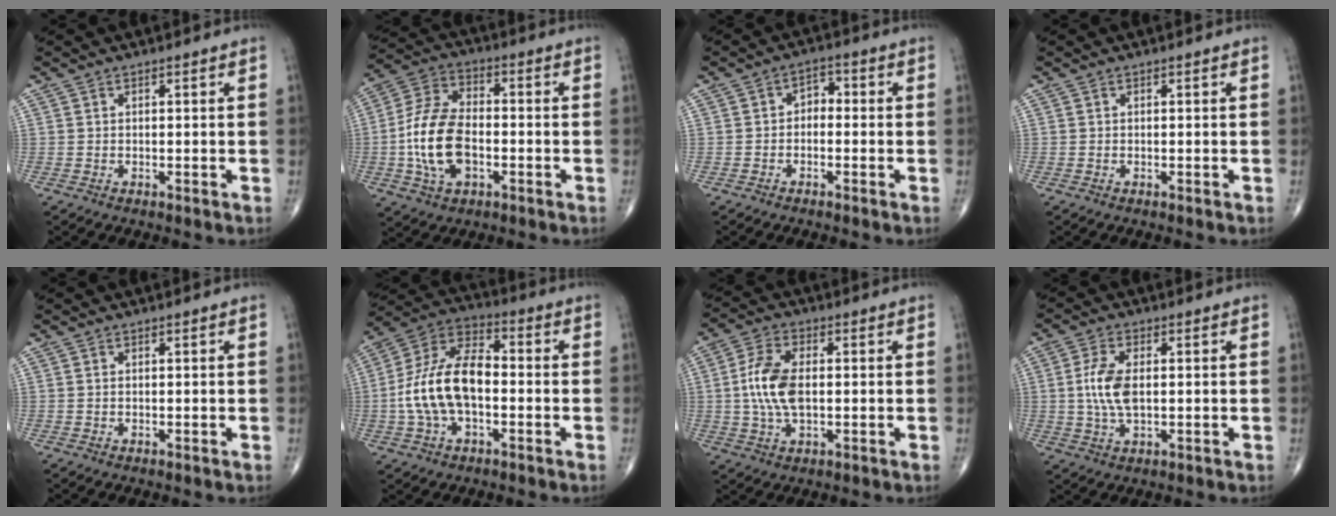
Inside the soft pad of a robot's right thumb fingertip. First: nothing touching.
{"total": 13.9, "force": [-2.7, 8.1, 11.0], "torque": [-0.217, 0.023, -0.053]}
{"total": 3.1, "force": [-0.6, 2.3, 2.1], "torque": [-0.014, 0.018, -0.022]}
{"total": 0.0}
{"total": 0.0}
{"total": 15.4, "force": [-1.8, 8.5, 12.7], "torque": [-0.248, 0.042, -0.039]}
{"total": 9.7, "force": [0.1, 5.0, 8.2], "torque": [-0.174, 0.006, 0.001]}
{"total": 7.3, "force": [0.4, 3.6, 6.4], "torque": [-0.138, 0.000, 0.007]}